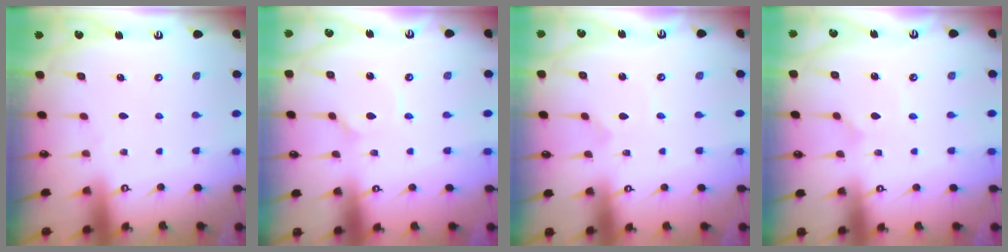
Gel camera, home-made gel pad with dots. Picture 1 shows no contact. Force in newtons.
{"total": 2.0, "press": 2.0, "slide": 0.1}
{"total": 0.8, "press": 0.8, "slide": 0.1}
{"total": 2.5, "press": 2.5, "slide": 0.3}